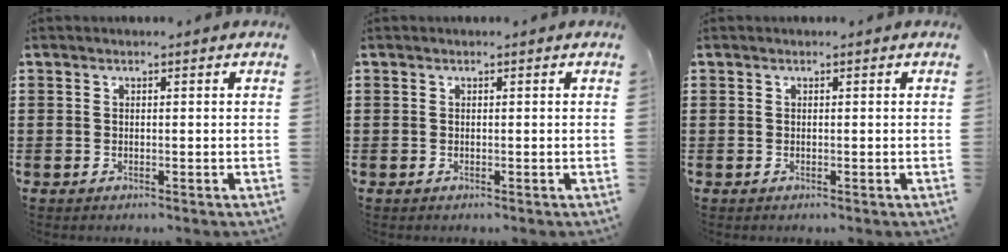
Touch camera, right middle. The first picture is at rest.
{"total": 0.0}
{"total": 0.0}